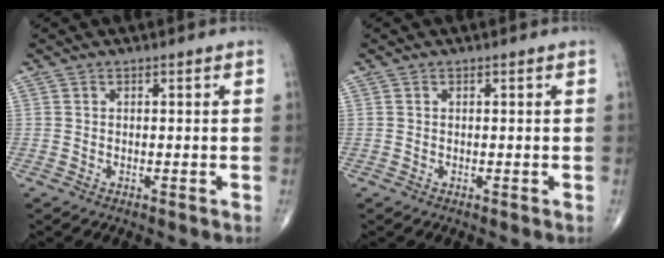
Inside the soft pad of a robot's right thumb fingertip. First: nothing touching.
{"total": 0.0}